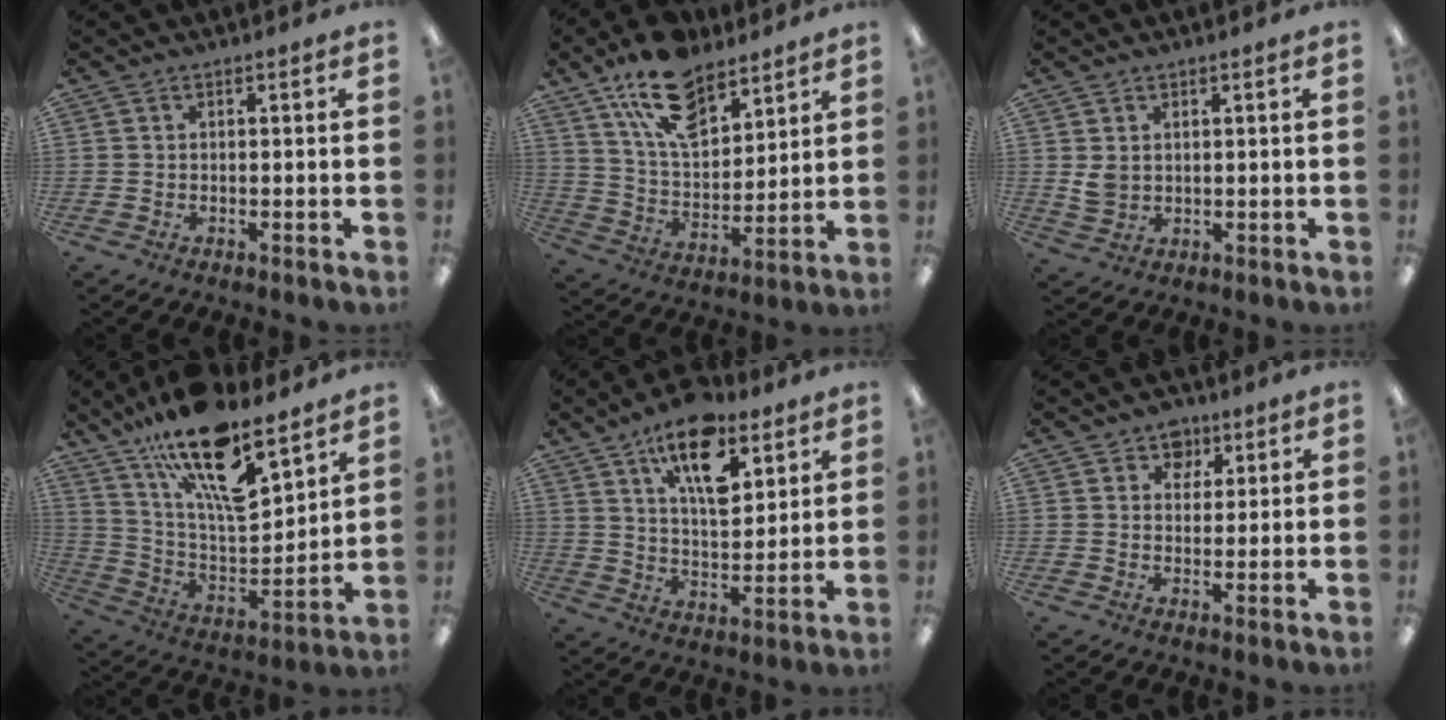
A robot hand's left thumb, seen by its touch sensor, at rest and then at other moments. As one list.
[{"total": 16.4, "force": [11.3, 8.0, 8.7], "torque": [-0.159, -0.047, 0.205]}, {"total": 3.3, "force": [1.4, 2.6, 1.5], "torque": [-0.022, 0.000, 0.026]}, {"total": 20.8, "force": [14.3, 7.6, 13.1], "torque": [-0.224, -0.091, 0.248]}, {"total": 15.7, "force": [9.7, 7.2, 10.1], "torque": [-0.158, -0.037, 0.164]}, {"total": 5.1, "force": [3.1, 3.9, 1.1], "torque": [-0.005, -0.013, 0.052]}]